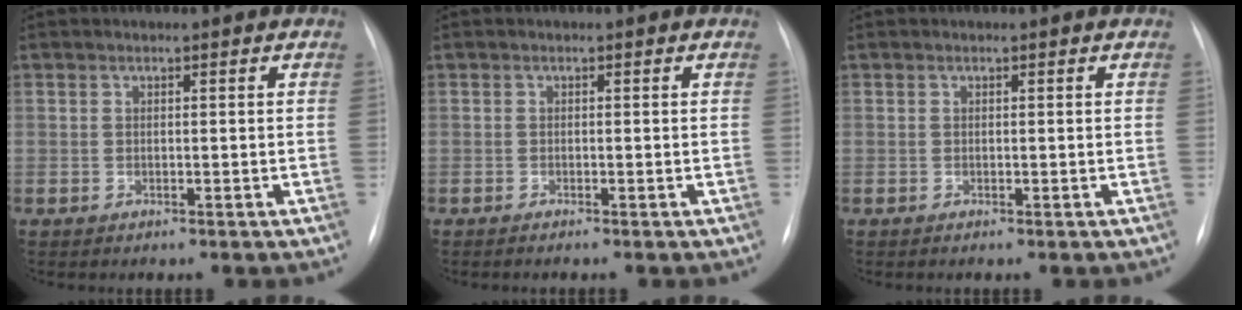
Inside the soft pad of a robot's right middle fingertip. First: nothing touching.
{"total": 0.9, "force": [-0.7, -0.2, 0.5], "torque": [-0.004, -0.001, -0.009]}
{"total": 0.0}